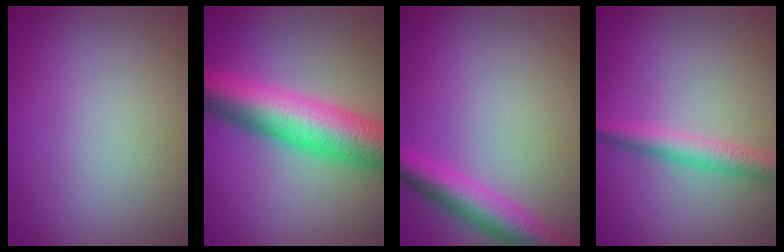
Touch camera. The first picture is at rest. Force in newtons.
{"total": 10.1, "press": 10.1, "slide": 0.1}
{"total": 4.4, "press": 4.4, "slide": 0.1}
{"total": 2.9, "press": 2.9, "slide": 0.0}